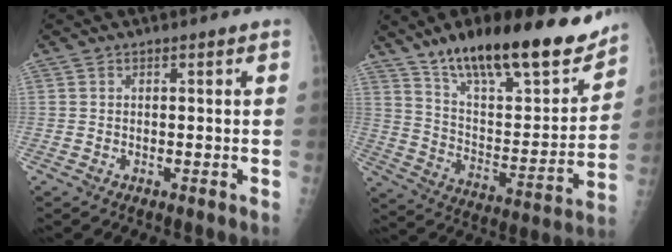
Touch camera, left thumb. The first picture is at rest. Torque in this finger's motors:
{"motor_torque": [0.39, 0.31, 1.42, -1.35, 0.15]}